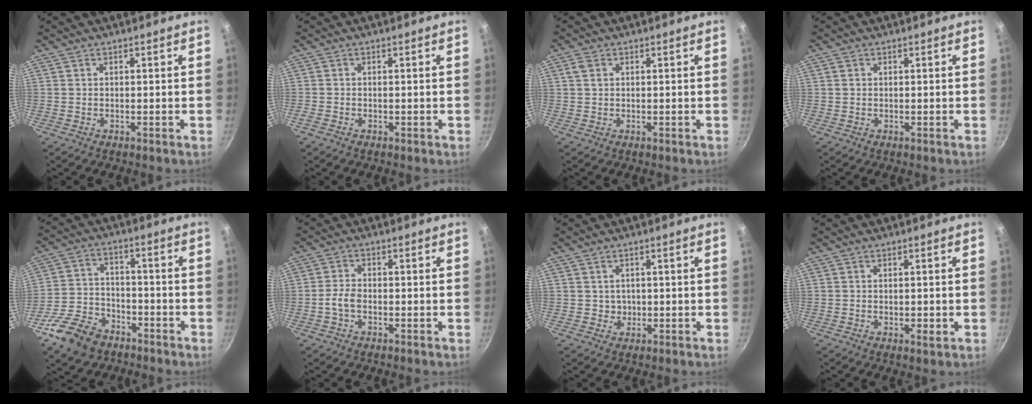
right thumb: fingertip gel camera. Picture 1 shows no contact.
{"total": 0.6, "force": [-0.5, 0.4, 0.2], "torque": [-0.006, 0.002, -0.012]}
{"total": 2.1, "force": [0.6, 1.6, 1.1], "torque": [-0.016, -0.001, 0.009]}
{"total": 0.9, "force": [0.3, 0.8, 0.3], "torque": [-0.005, 0.003, 0.002]}
{"total": 11.7, "force": [-7.2, 7.6, 5.3], "torque": [-0.088, 0.045, -0.134]}
{"total": 3.2, "force": [-1.1, 2.0, 2.3], "torque": [-0.045, 0.017, -0.026]}
{"total": 1.8, "force": [0.2, 1.7, 0.4], "torque": [0.004, -0.004, 0.003]}
{"total": 2.0, "force": [-0.4, 1.0, 1.7], "torque": [-0.025, -0.004, -0.007]}